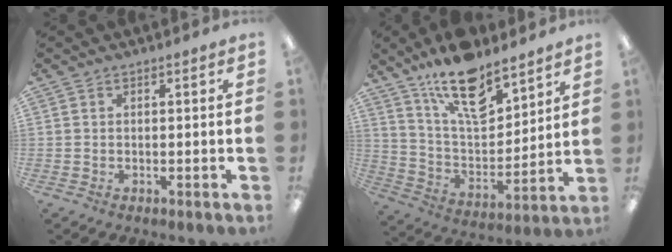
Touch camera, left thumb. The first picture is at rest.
{"total": 17.4, "force": [12.6, 7.0, 9.7], "torque": [-0.157, -0.079, 0.217]}